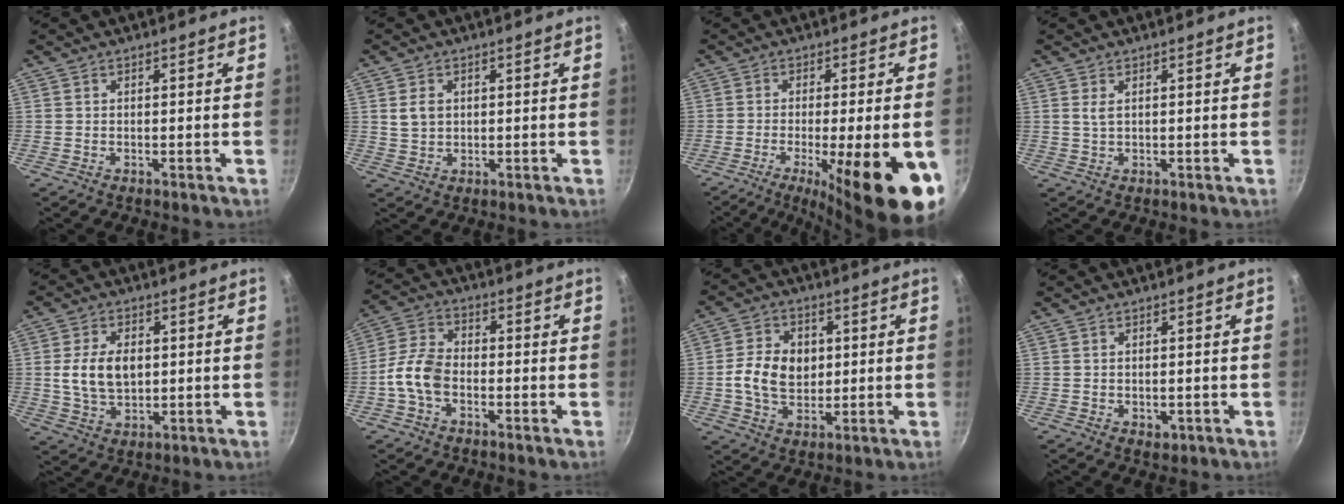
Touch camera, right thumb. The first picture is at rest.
{"total": 3.7, "force": [0.9, 2.8, 2.2], "torque": [-0.031, -0.001, 0.021]}
{"total": 19.0, "force": [-7.1, 4.2, 17.1], "torque": [-0.234, -0.004, -0.097]}
{"total": 1.5, "force": [0.5, 0.6, 1.2], "torque": [-0.024, -0.004, 0.011]}
{"total": 9.3, "force": [0.9, 6.0, 6.9], "torque": [-0.115, -0.004, 0.019]}
{"total": 7.8, "force": [-2.6, 5.0, 5.4], "torque": [-0.101, 0.034, -0.061]}
{"total": 10.1, "force": [0.5, 7.5, 6.7], "torque": [-0.099, 0.002, 0.005]}
{"total": 1.6, "force": [-0.2, 1.3, 1.0], "torque": [-0.012, -0.001, 0.002]}